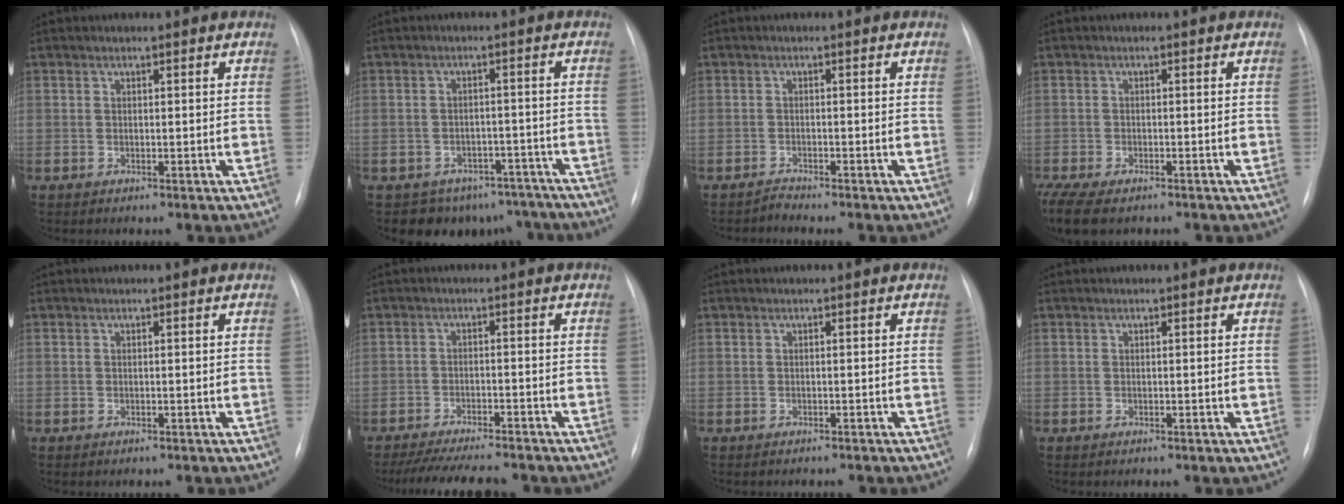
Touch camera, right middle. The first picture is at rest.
{"total": 9.5, "force": [-7.5, 5.8, 0.8], "torque": [0.011, 0.030, -0.083]}
{"total": 1.1, "force": [-1.0, -0.3, -0.3], "torque": [0.012, -0.006, -0.015]}
{"total": 10.9, "force": [-7.7, 4.8, 6.1], "torque": [-0.145, -0.010, -0.115]}
{"total": 1.5, "force": [-1.4, 0.4, 0.5], "torque": [-0.007, -0.003, -0.015]}
{"total": 11.9, "force": [-10.7, 1.7, 4.9], "torque": [-0.073, -0.009, -0.150]}
{"total": 4.7, "force": [-4.2, 1.4, 1.5], "torque": [-0.018, 0.002, -0.045]}
{"total": 0.7, "force": [-0.6, 0.1, 0.4], "torque": [-0.005, -0.001, -0.007]}